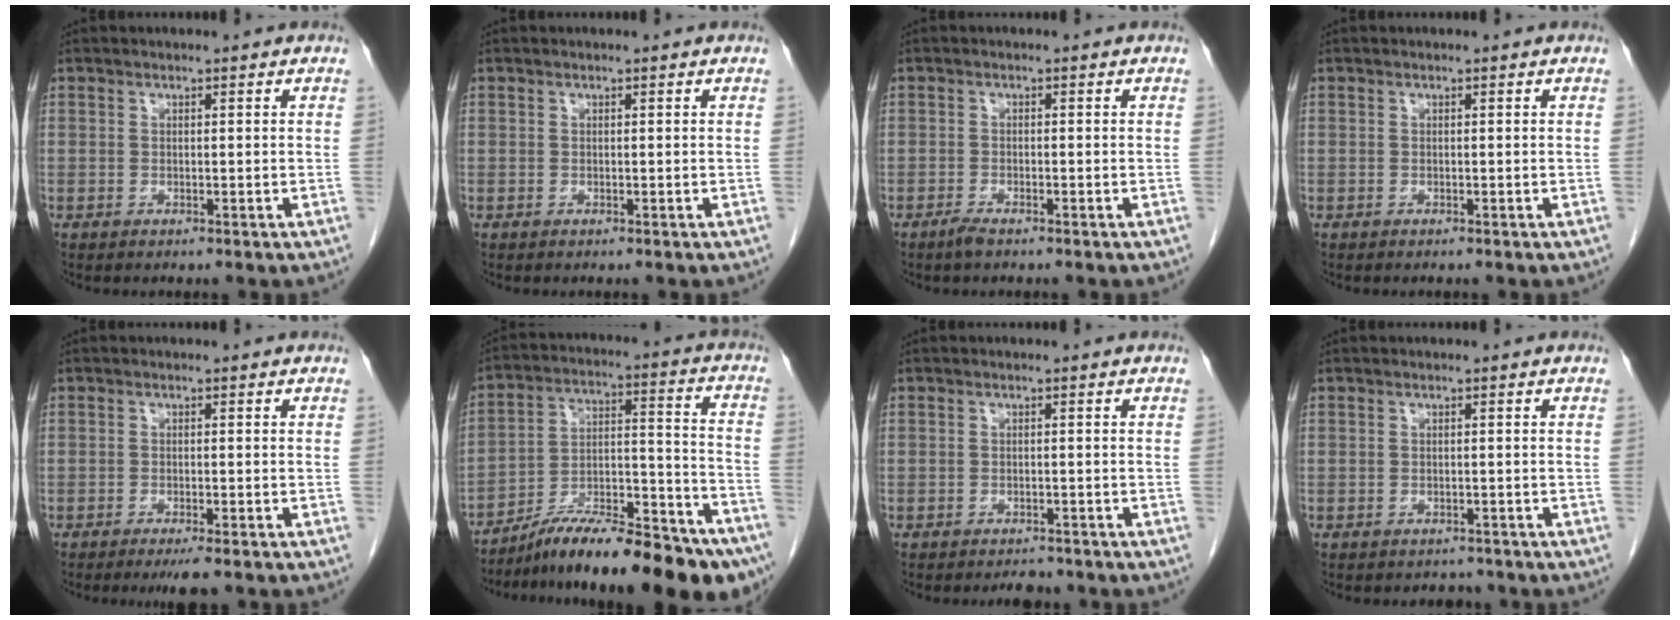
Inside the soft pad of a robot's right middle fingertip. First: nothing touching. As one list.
[{"total": 0.0}, {"total": 1.7, "force": [-1.3, 0.2, 1.0], "torque": [-0.026, -0.003, -0.026]}, {"total": 0.0}, {"total": 3.6, "force": [-2.6, 0.4, 2.4], "torque": [-0.027, -0.006, -0.036]}, {"total": 22.6, "force": [-18.1, 3.9, 12.9], "torque": [-0.139, 0.029, -0.287]}, {"total": 2.4, "force": [-2.2, 0.9, 0.5], "torque": [-0.013, -0.003, -0.031]}, {"total": 2.4, "force": [-2.1, 1.1, -0.1], "torque": [-0.002, 0.000, -0.031]}]